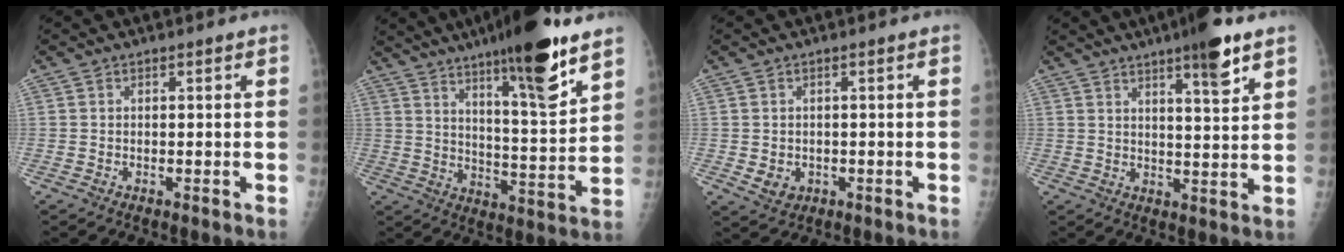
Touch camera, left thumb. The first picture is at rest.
{"total": 18.0, "force": [11.8, 2.8, 13.3], "torque": [-0.182, -0.072, 0.185]}
{"total": 3.3, "force": [-0.6, 2.8, 1.6], "torque": [-0.016, -0.001, 0.003]}
{"total": 8.8, "force": [5.6, 1.2, 6.6], "torque": [-0.091, -0.030, 0.081]}